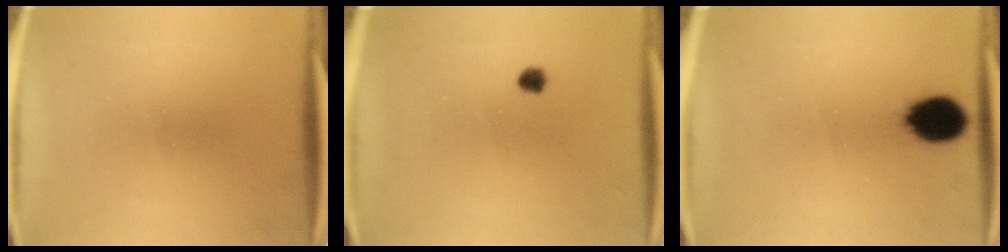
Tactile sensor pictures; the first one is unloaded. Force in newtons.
{"total": 1.9}
{"total": 10.4}